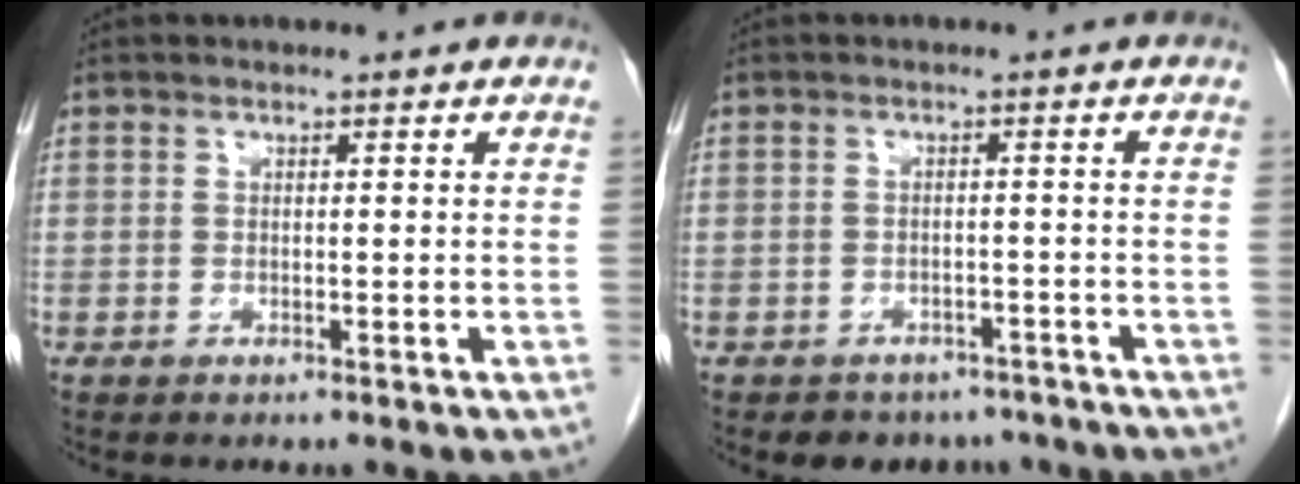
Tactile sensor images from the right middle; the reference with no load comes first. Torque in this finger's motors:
{"motor_torque": [0.01, -0.01, 0.02, 0.01]}